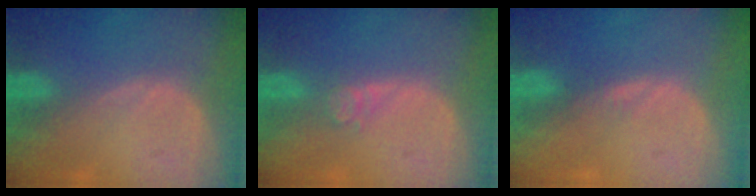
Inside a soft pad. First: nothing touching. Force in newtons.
{"total": 2.7, "press": 2.2, "slide": 1.5}
{"total": 0.8, "press": 0.8, "slide": 0.1}